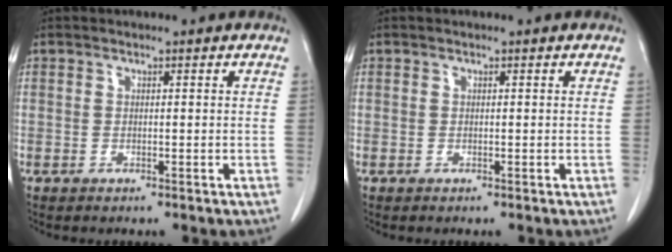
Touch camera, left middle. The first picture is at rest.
{"total": 0.0}